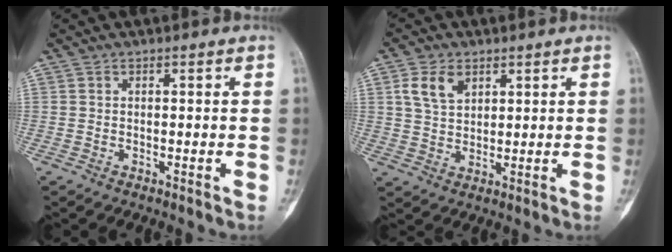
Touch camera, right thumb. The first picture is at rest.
{"total": 6.2, "force": [2.8, 4.0, 3.8], "torque": [-0.060, -0.008, 0.057]}